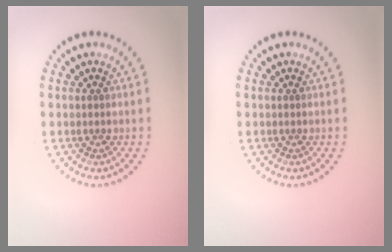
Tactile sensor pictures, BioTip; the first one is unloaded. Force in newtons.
{"total": 0.0}